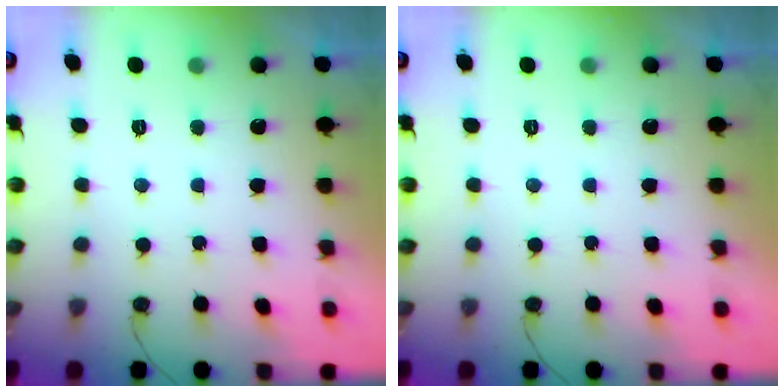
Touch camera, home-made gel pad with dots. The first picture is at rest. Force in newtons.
{"total": 0.0}